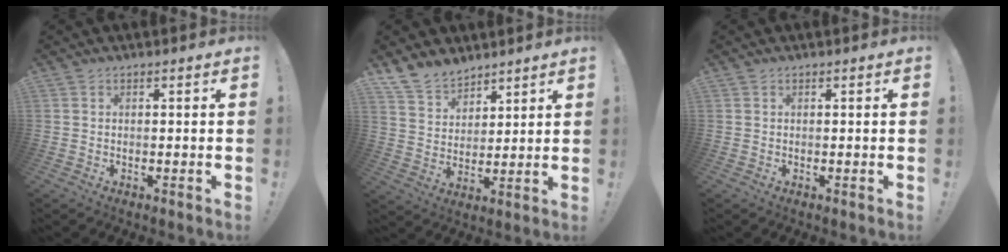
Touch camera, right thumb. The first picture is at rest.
{"total": 10.2, "force": [8.4, 5.5, 1.9], "torque": [-0.047, -0.058, 0.168]}
{"total": 0.0}